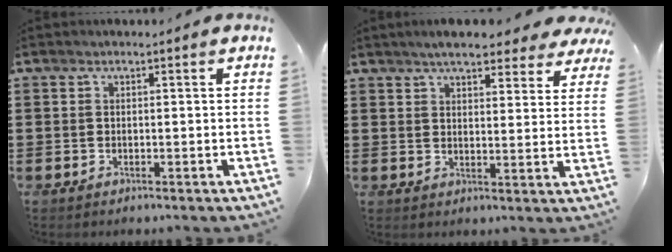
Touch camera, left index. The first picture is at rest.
{"total": 5.9, "force": [5.2, 0.9, 2.6], "torque": [-0.059, -0.013, 0.093]}